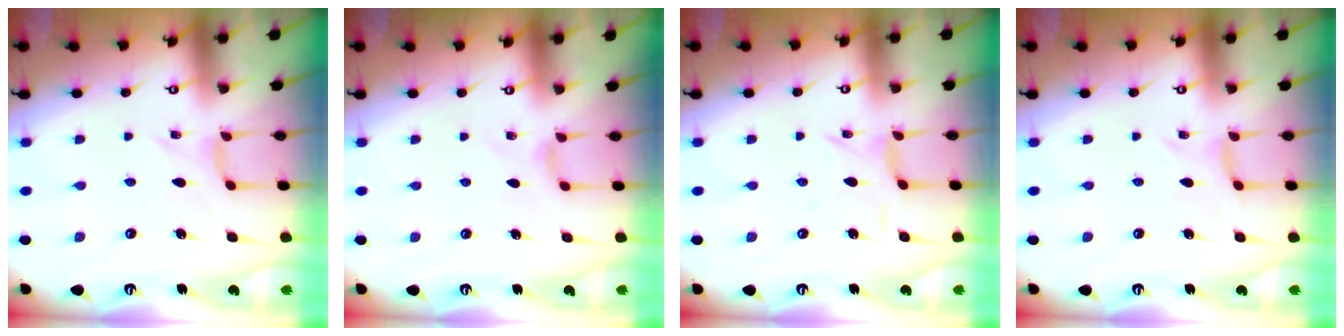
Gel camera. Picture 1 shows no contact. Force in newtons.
{"total": 2.3, "press": 2.3, "slide": 0.5}
{"total": 2.9, "press": 2.9, "slide": 0.2}
{"total": 0.0}